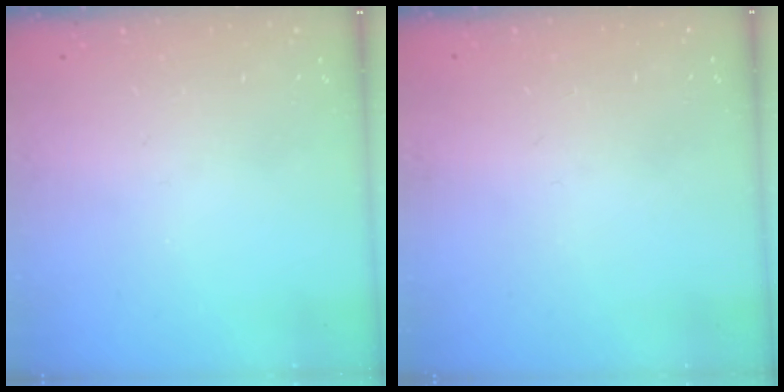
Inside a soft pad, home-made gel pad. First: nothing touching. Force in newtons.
{"total": 0.7, "press": 0.6, "slide": 0.1}